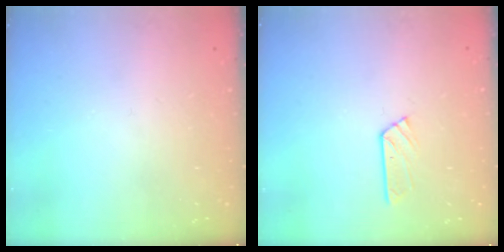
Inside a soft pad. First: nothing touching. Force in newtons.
{"total": 3.7, "press": 3.7, "slide": 0.4}